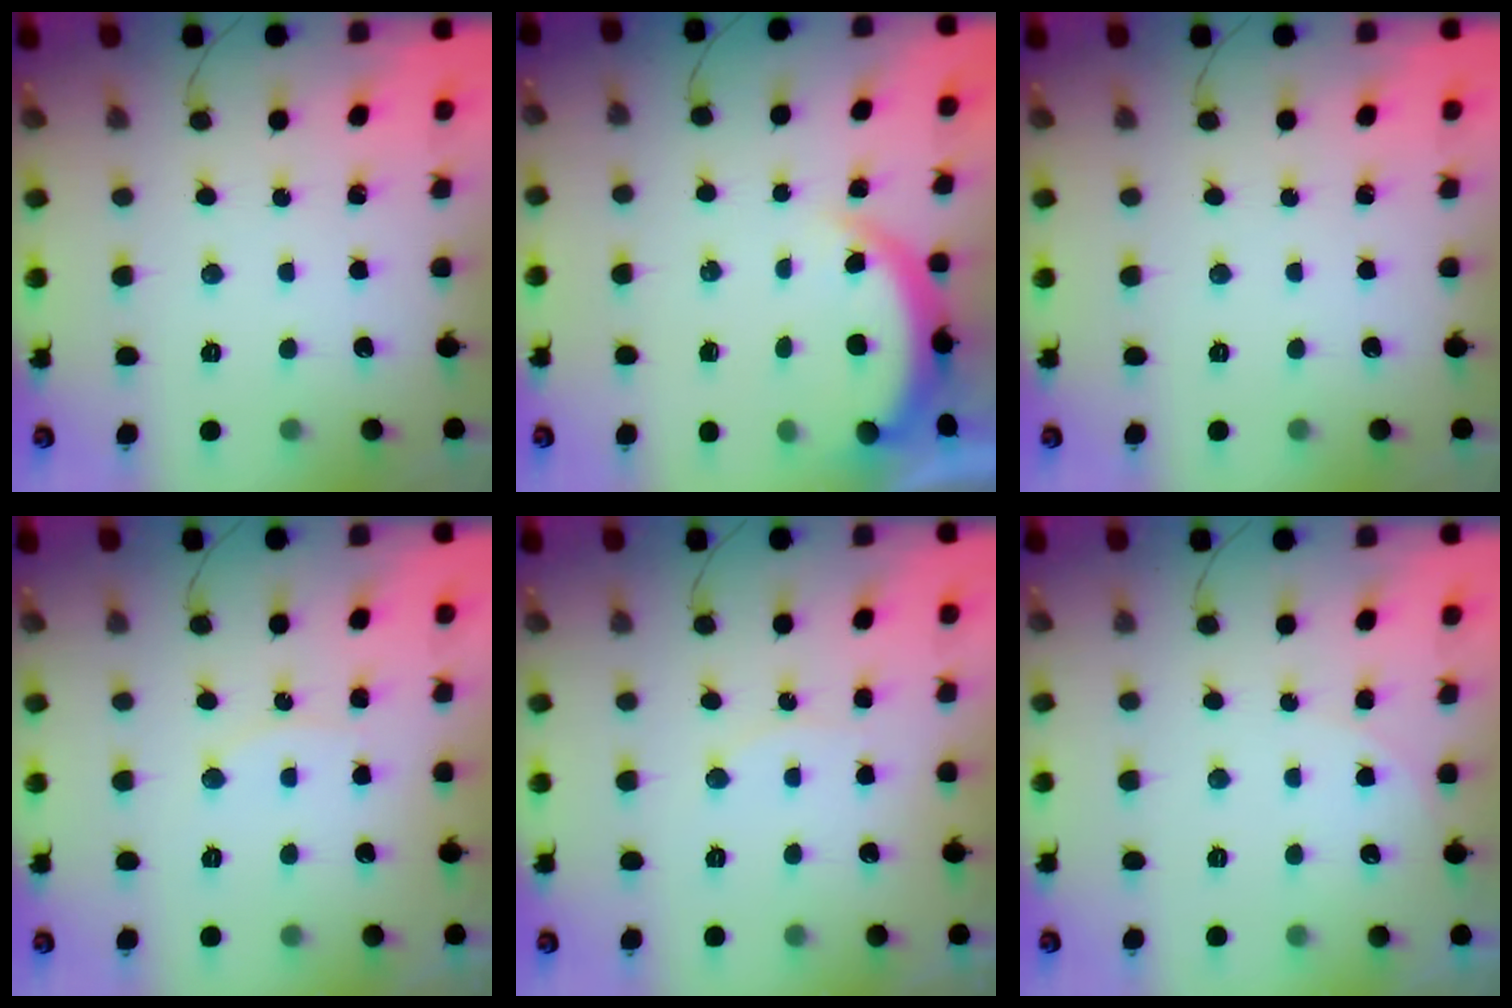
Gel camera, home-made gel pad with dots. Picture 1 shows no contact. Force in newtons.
{"total": 5.5, "press": 5.5, "slide": 0.5}
{"total": 0.0}
{"total": 6.8, "press": 6.8, "slide": 0.7}
{"total": 5.4, "press": 5.1, "slide": 2.0}
{"total": 4.3, "press": 4.3, "slide": 0.1}